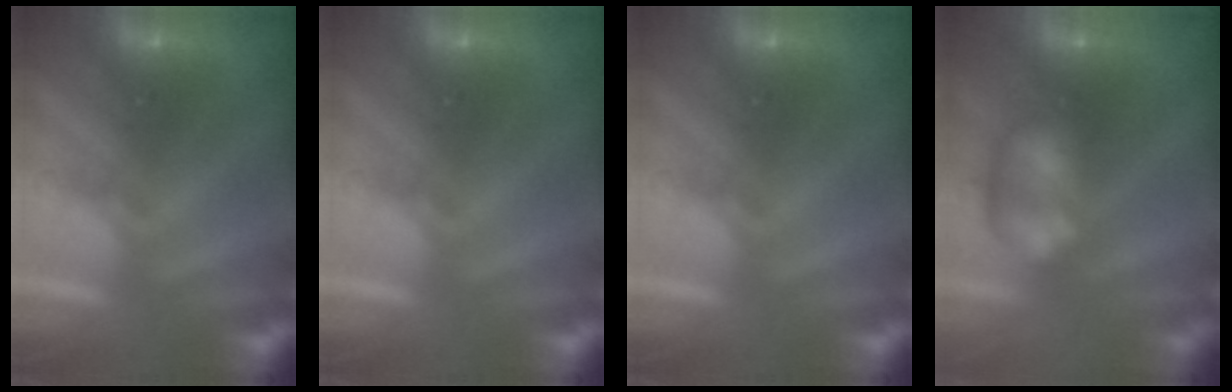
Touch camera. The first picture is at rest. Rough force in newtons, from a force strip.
{"total": 0.0}
{"total": 0.0}
{"total": 5.6}